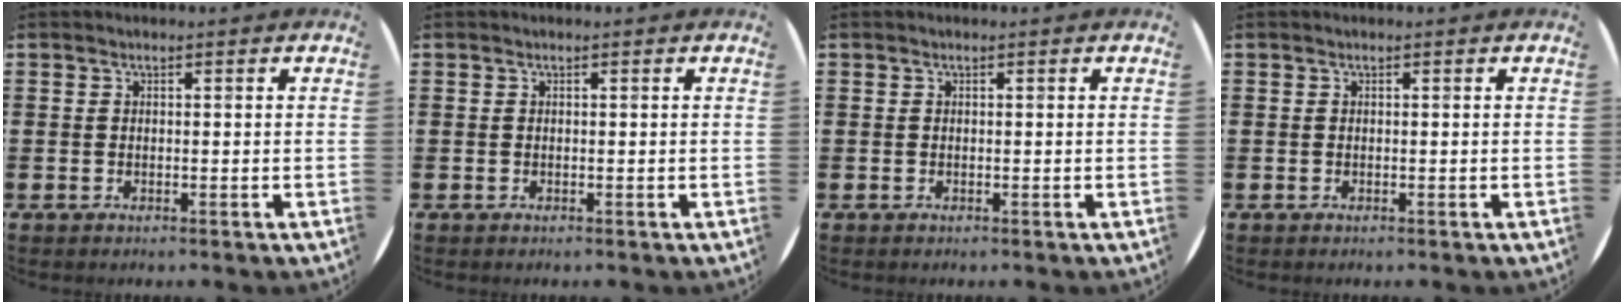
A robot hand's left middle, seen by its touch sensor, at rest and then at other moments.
{"total": 0.0}
{"total": 0.0}
{"total": 0.0}